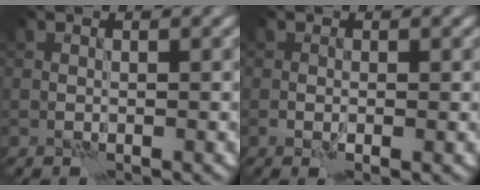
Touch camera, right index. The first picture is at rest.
{"total": 1.0, "force": [-0.1, 0.4, 0.9], "torque": [-0.017, -0.003, -0.002]}